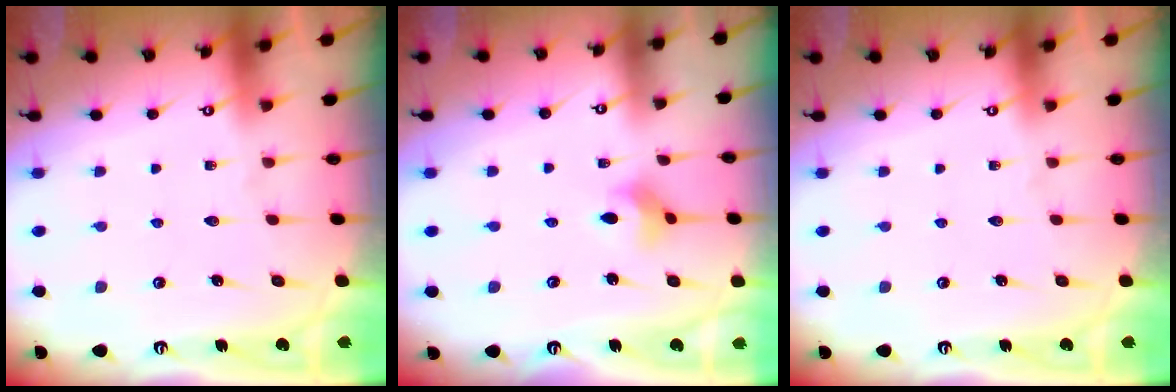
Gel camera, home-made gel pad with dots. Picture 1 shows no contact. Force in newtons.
{"total": 3.2, "press": 3.2, "slide": 0.5}
{"total": 0.0}